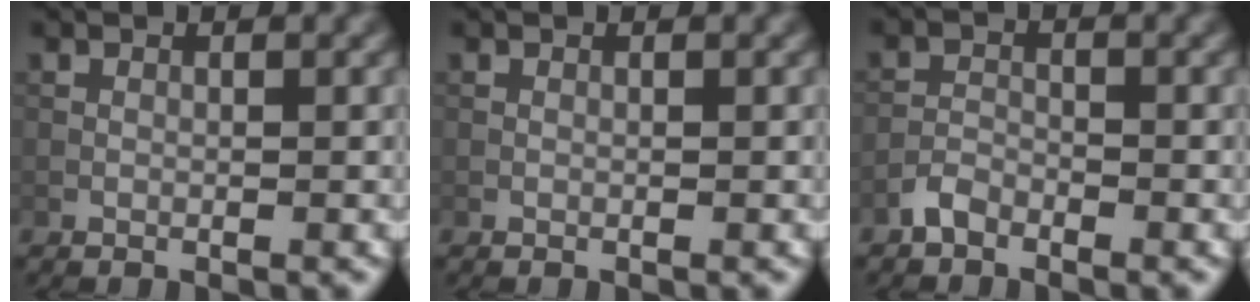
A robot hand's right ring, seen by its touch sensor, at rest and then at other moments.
{"total": 0.0}
{"total": 1.6, "force": [-1.4, 0.7, 0.5], "torque": [-0.007, 0.007, -0.032]}